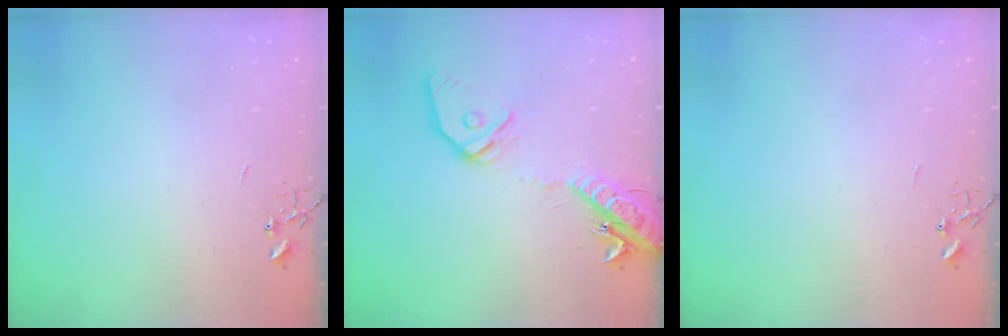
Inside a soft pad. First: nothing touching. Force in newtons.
{"total": 18.0, "press": 17.6, "slide": 3.9}
{"total": 0.0}